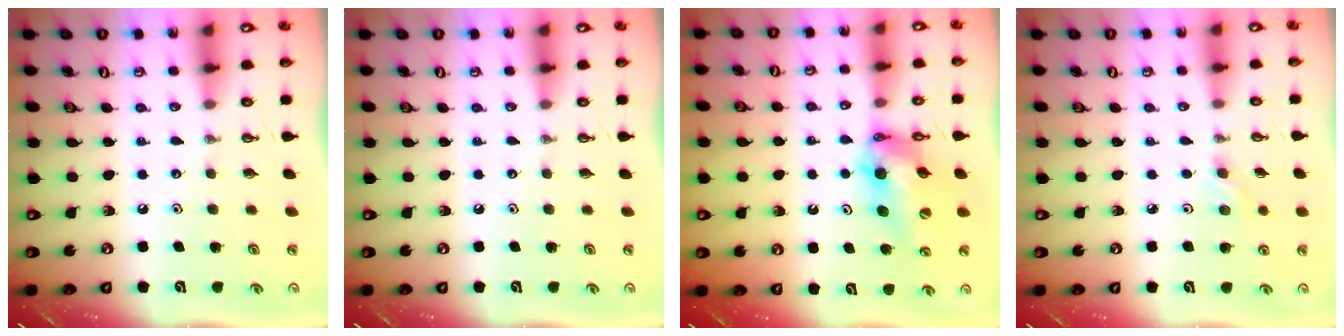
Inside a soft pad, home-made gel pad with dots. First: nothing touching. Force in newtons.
{"total": 0.0}
{"total": 11.6, "press": 11.5, "slide": 1.4}
{"total": 2.8, "press": 2.7, "slide": 0.8}